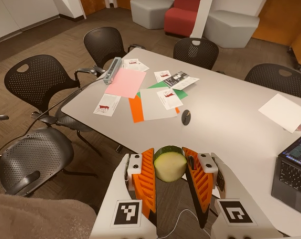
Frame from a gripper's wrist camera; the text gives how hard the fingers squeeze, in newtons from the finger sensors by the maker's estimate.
{"total": 13.2, "left": 13.4, "right": 13.0}